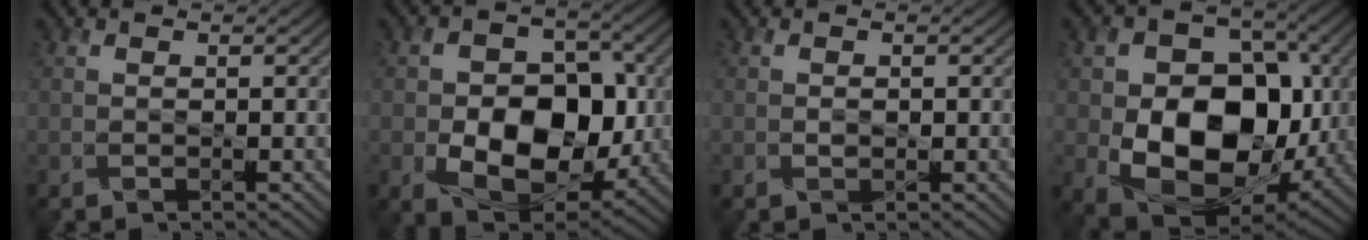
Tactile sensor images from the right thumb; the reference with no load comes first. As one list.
[{"total": 12.7, "force": [-2.6, 8.8, 8.8], "torque": [-0.139, -0.018, -0.043]}, {"total": 0.5, "force": [-0.1, 0.4, 0.3], "torque": [-0.003, -0.002, 0.000]}, {"total": 15.2, "force": [-1.8, 10.9, 10.4], "torque": [-0.174, -0.033, -0.029]}]